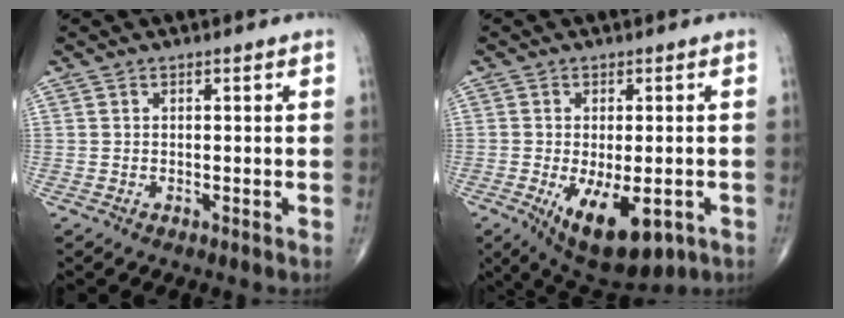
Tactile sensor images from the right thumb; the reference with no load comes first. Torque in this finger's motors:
{"motor_torque": [-0.08, 0.67, 0.02, -0.10, 0.04]}